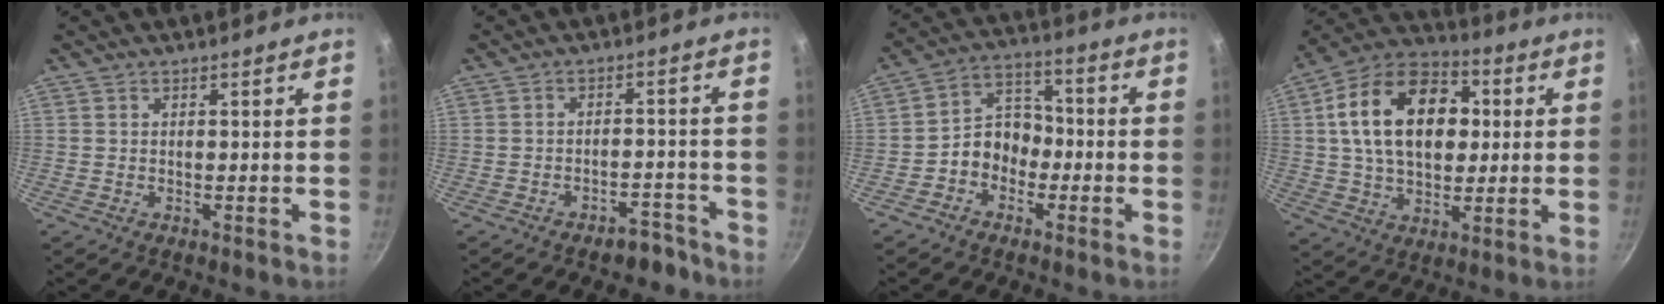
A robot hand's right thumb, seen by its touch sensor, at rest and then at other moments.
{"total": 4.7, "force": [-3.8, 2.4, 1.6], "torque": [0.005, 0.051, -0.037]}
{"total": 7.9, "force": [-2.6, 6.3, 4.0], "torque": [-0.025, 0.042, -0.060]}
{"total": 20.8, "force": [3.6, 14.0, 14.9], "torque": [-0.218, 0.021, 0.047]}